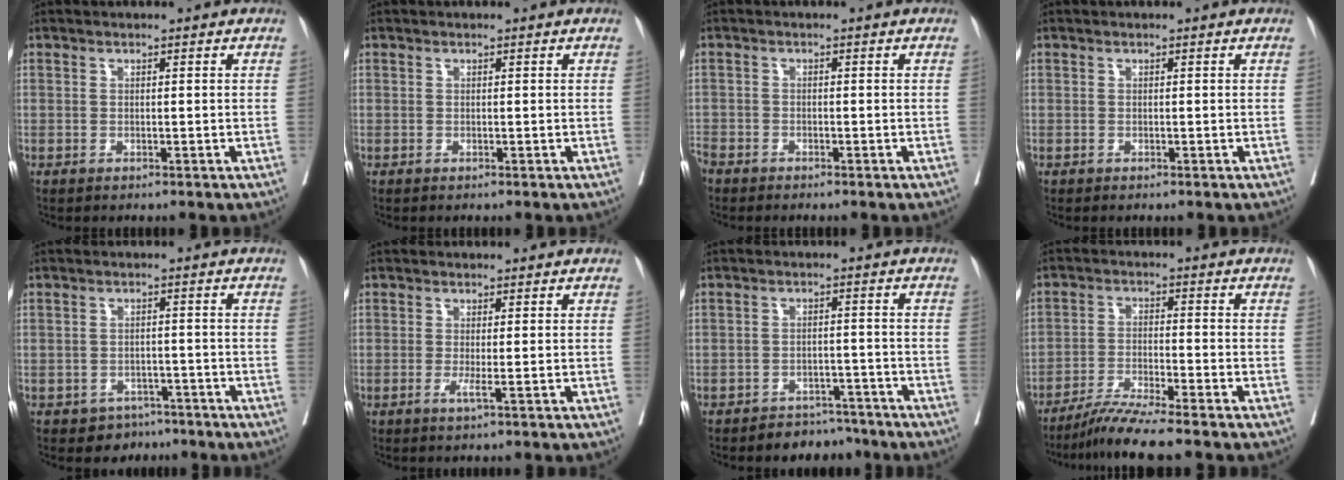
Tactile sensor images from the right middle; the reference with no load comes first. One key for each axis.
{"total": 0.0}
{"total": 2.5, "fx": -2.3, "fy": 0.6, "fz": 0.6, "tx": -0.011, "ty": -0.005, "tz": -0.048}
{"total": 0.0}
{"total": 3.7, "fx": -2.6, "fy": 2.6, "fz": 0.1, "tx": 0.001, "ty": 0.011, "tz": -0.034}
{"total": 1.4, "fx": -0.4, "fy": -0.2, "fz": 1.4, "tx": -0.027, "ty": -0.004, "tz": -0.009}
{"total": 5.1, "fx": -4.4, "fy": 2.5, "fz": 0.0, "tx": 0.012, "ty": 0.010, "tz": -0.064}
{"total": 6.2, "fx": -5.3, "fy": -1.4, "fz": 2.9, "tx": -0.054, "ty": -0.027, "tz": -0.103}